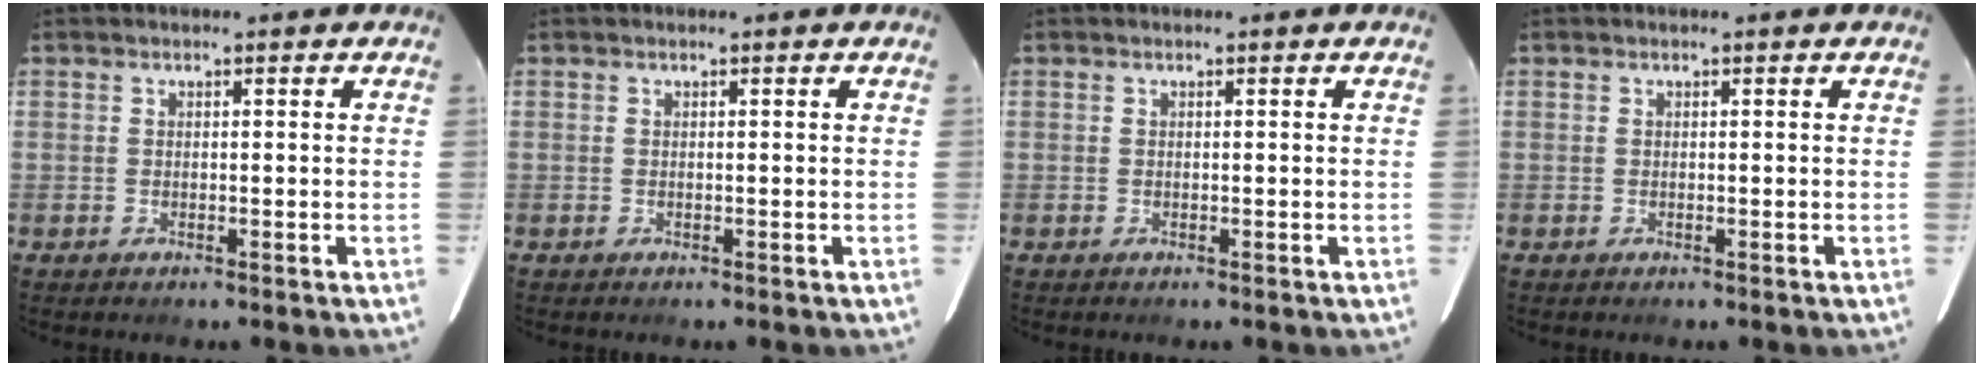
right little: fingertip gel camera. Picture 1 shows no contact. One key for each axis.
{"total": 0.0}
{"total": 0.0}
{"total": 0.0}